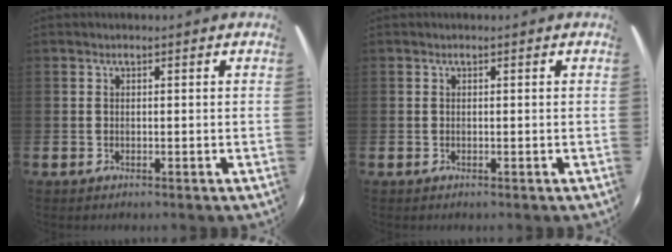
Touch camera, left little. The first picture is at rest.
{"total": 0.0}